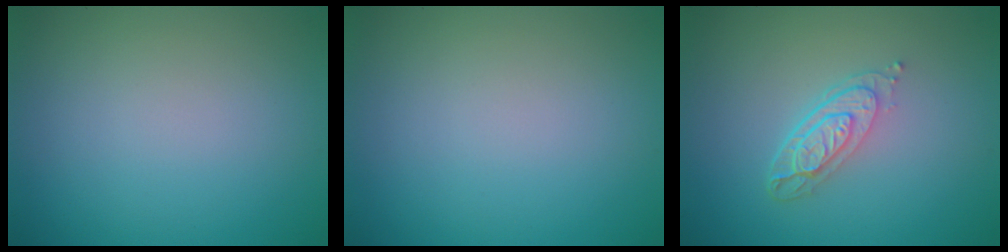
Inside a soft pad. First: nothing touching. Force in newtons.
{"total": 0.0}
{"total": 3.5, "press": 2.5, "slide": 2.4}